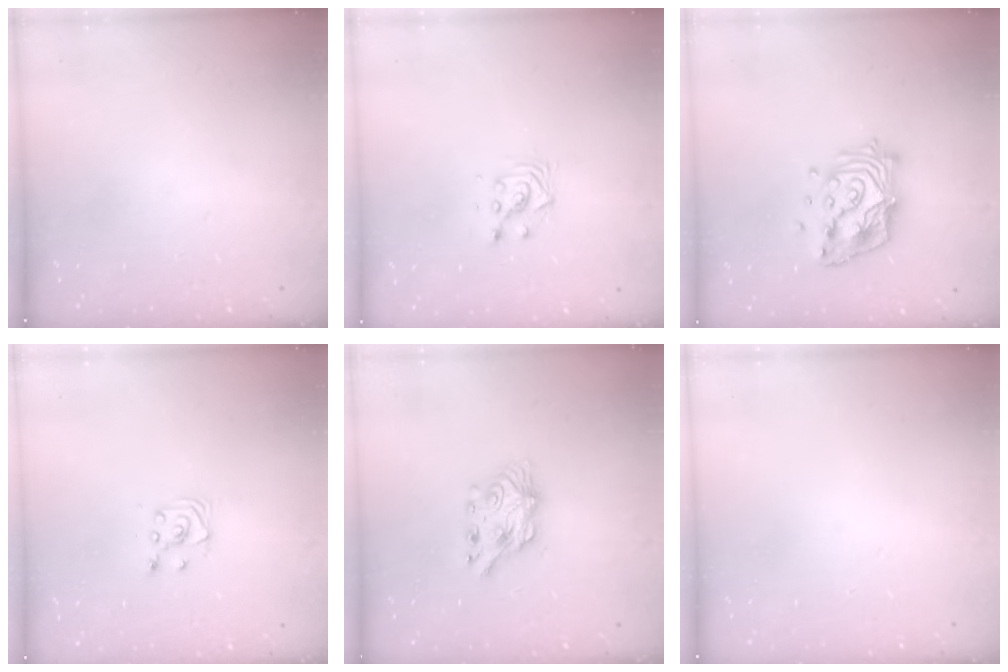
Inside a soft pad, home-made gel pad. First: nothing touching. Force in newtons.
{"total": 3.7, "press": 3.7, "slide": 0.3}
{"total": 15.5, "press": 15.5, "slide": 1.2}
{"total": 3.4, "press": 3.4, "slide": 0.4}
{"total": 8.2, "press": 8.2, "slide": 0.7}
{"total": 0.0}